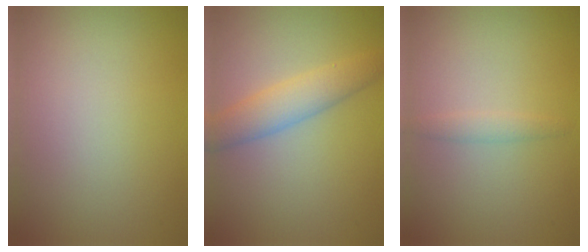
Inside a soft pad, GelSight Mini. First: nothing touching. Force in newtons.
{"total": 3.7, "press": 3.7, "slide": 0.1}
{"total": 1.1, "press": 1.1, "slide": 0.0}